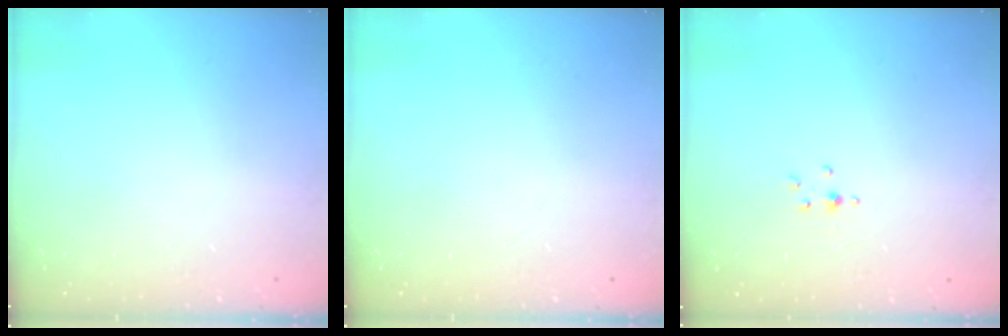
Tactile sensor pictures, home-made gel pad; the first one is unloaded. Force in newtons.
{"total": 0.0}
{"total": 2.0, "press": 2.0, "slide": 0.3}